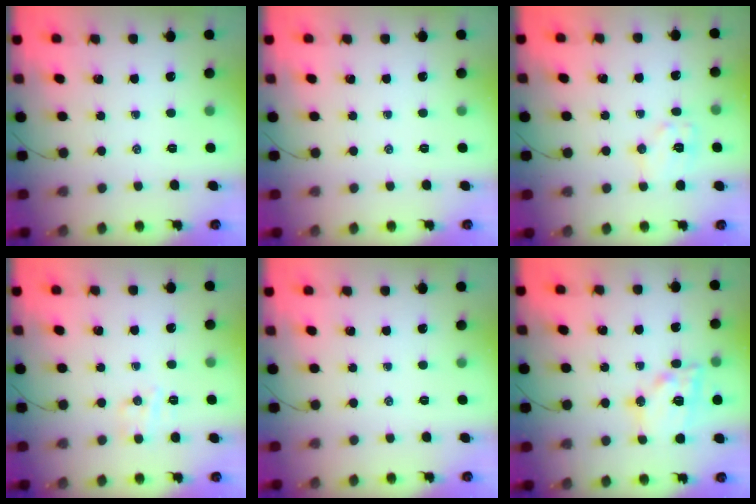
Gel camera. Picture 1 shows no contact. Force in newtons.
{"total": 0.0}
{"total": 7.3, "press": 7.2, "slide": 0.4}
{"total": 4.8, "press": 4.7, "slide": 0.9}
{"total": 0.0}
{"total": 15.0, "press": 14.8, "slide": 2.3}